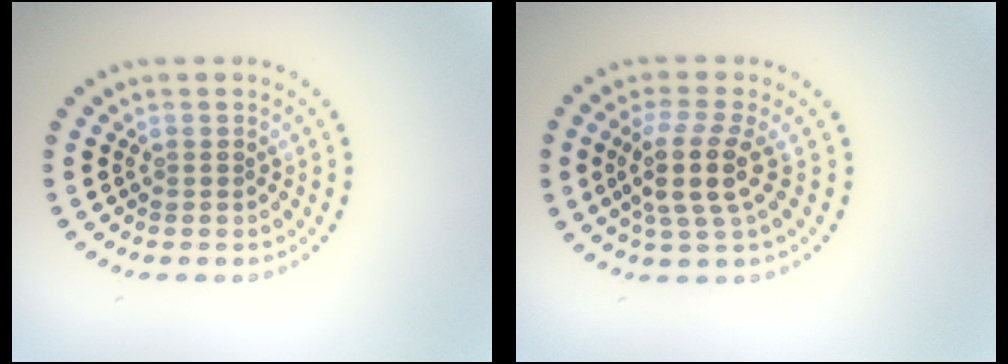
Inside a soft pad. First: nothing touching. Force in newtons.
{"total": 3.7, "press": 3.0, "slide": 2.2}